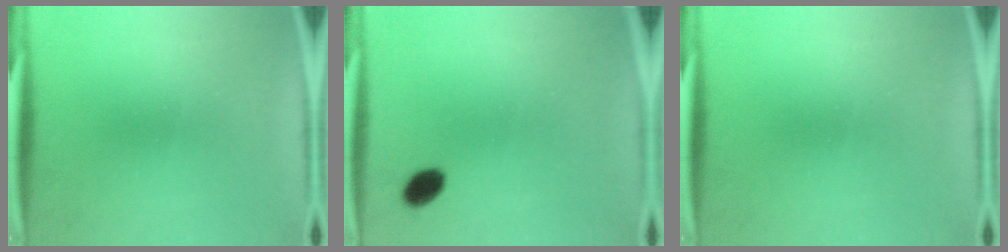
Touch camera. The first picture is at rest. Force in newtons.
{"total": 3.7}
{"total": 0.0}